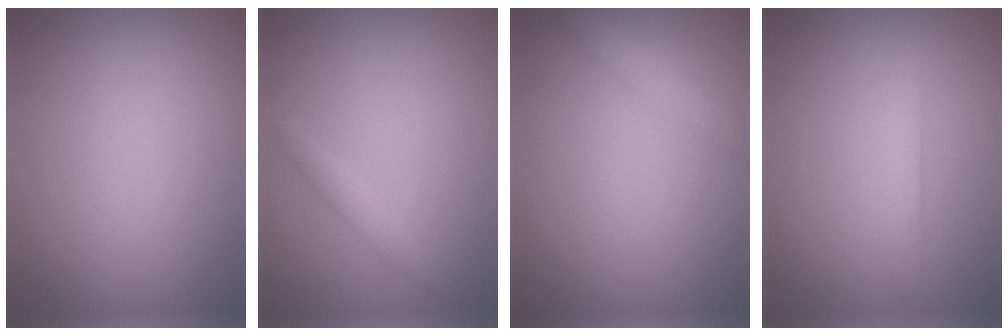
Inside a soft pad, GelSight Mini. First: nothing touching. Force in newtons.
{"total": 1.3, "press": 1.3, "slide": 0.0}
{"total": 2.1, "press": 2.1, "slide": 0.1}
{"total": 1.2, "press": 1.2, "slide": 0.1}